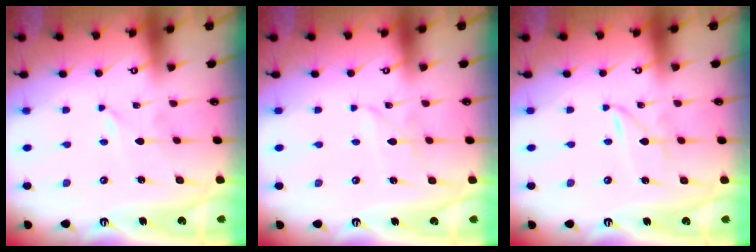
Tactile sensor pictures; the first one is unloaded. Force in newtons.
{"total": 2.1, "press": 2.1, "slide": 0.1}
{"total": 1.4, "press": 1.4, "slide": 0.2}